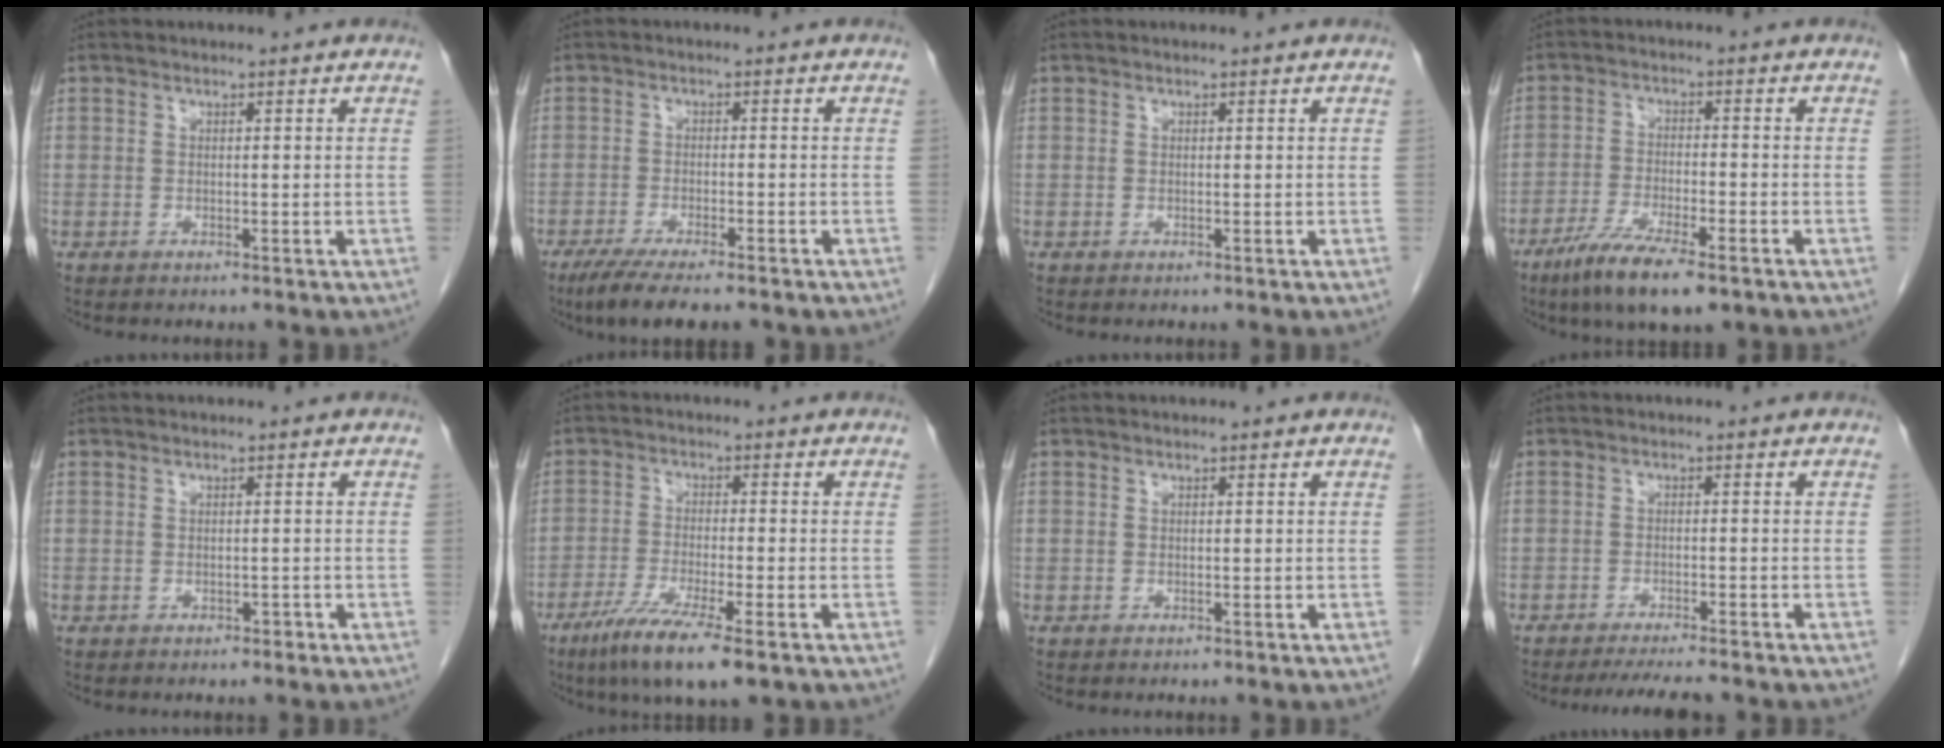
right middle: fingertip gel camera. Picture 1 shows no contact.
{"total": 8.5, "force": [-6.5, 1.5, 5.2], "torque": [-0.081, -0.017, -0.100]}
{"total": 0.0}
{"total": 9.8, "force": [-6.5, 1.6, 7.2], "torque": [-0.127, -0.020, -0.107]}
{"total": 0.6, "force": [-0.4, 0.4, 0.2], "torque": [-0.004, 0.002, -0.006]}
{"total": 9.6, "force": [-5.9, 0.6, 7.5], "torque": [-0.136, -0.025, -0.097]}
{"total": 0.0}
{"total": 6.2, "force": [-5.4, 0.3, 2.9], "torque": [-0.037, -0.013, -0.085]}